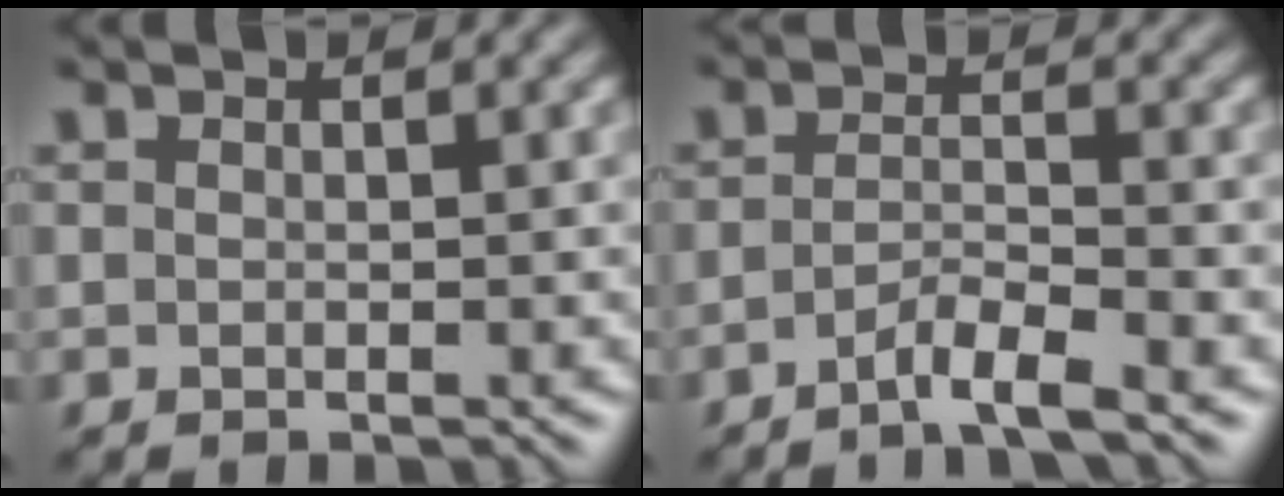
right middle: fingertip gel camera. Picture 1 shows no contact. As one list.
[{"total": 2.8, "force": [-1.9, 0.3, 2.0], "torque": [-0.034, 0.001, -0.045]}]